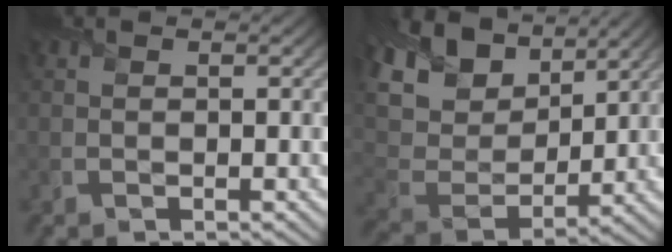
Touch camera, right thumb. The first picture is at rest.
{"total": 14.5, "force": [9.1, 8.2, 7.8], "torque": [-0.239, 0.046, 0.157]}